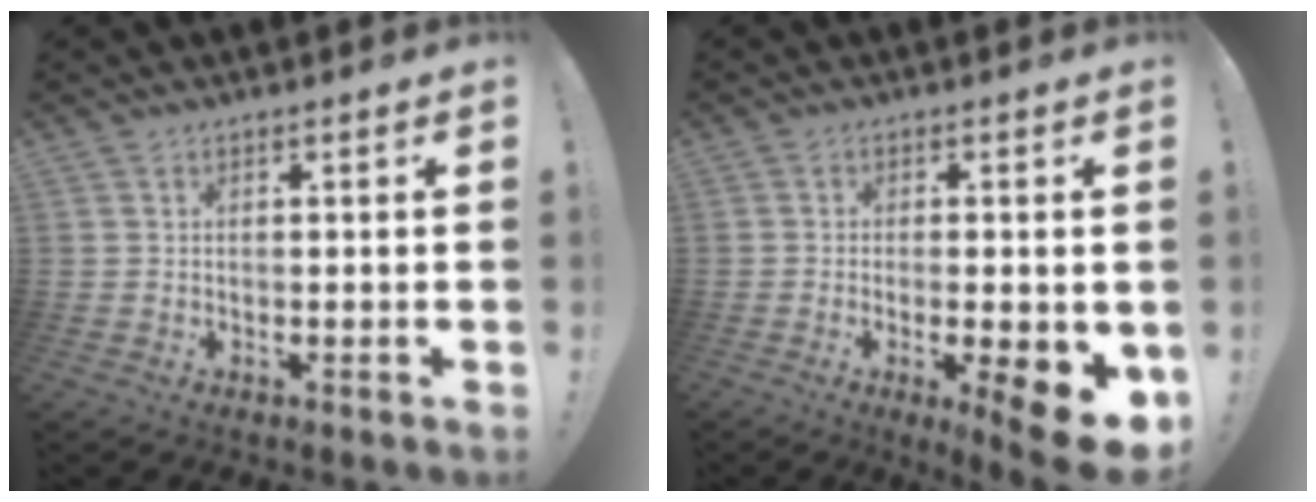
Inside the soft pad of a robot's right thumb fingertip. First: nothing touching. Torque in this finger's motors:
{"motor_torque": [0.39, 0.44, 0.69, 0.20, 0.07]}